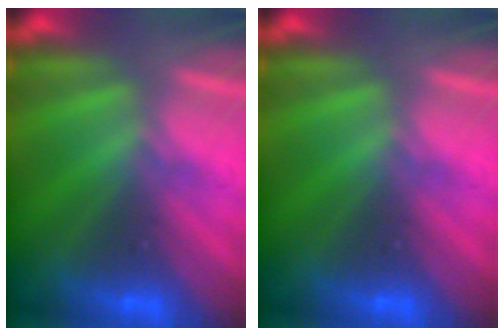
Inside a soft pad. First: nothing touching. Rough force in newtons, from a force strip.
{"total": 0.0}